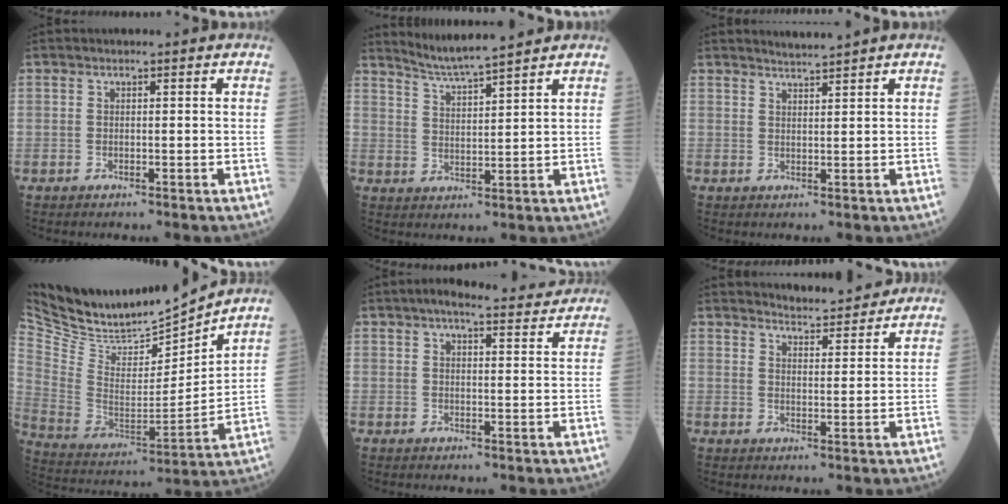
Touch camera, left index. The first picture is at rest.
{"total": 6.8, "force": [6.4, -1.0, 2.2], "torque": [-0.051, 0.005, 0.120]}
{"total": 2.0, "force": [1.8, -0.8, 0.0], "torque": [-0.004, -0.005, 0.039]}
{"total": 19.7, "force": [18.5, 3.1, 5.7], "torque": [-0.129, -0.025, 0.327]}
{"total": 9.2, "force": [8.2, 1.5, 3.9], "torque": [-0.052, 0.015, 0.095]}
{"total": 7.2, "force": [7.0, 0.9, 1.3], "torque": [-0.028, 0.001, 0.094]}